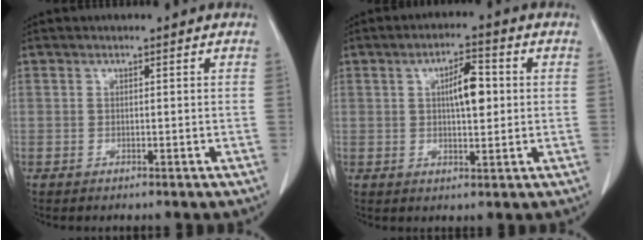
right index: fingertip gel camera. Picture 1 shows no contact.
{"total": 6.1, "force": [1.0, 1.9, 5.7], "torque": [-0.094, 0.010, 0.018]}